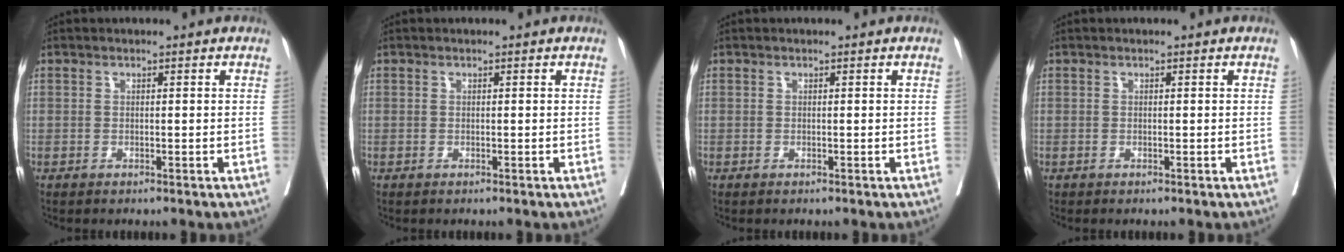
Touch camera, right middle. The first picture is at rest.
{"total": 0.0}
{"total": 0.0}
{"total": 0.0}